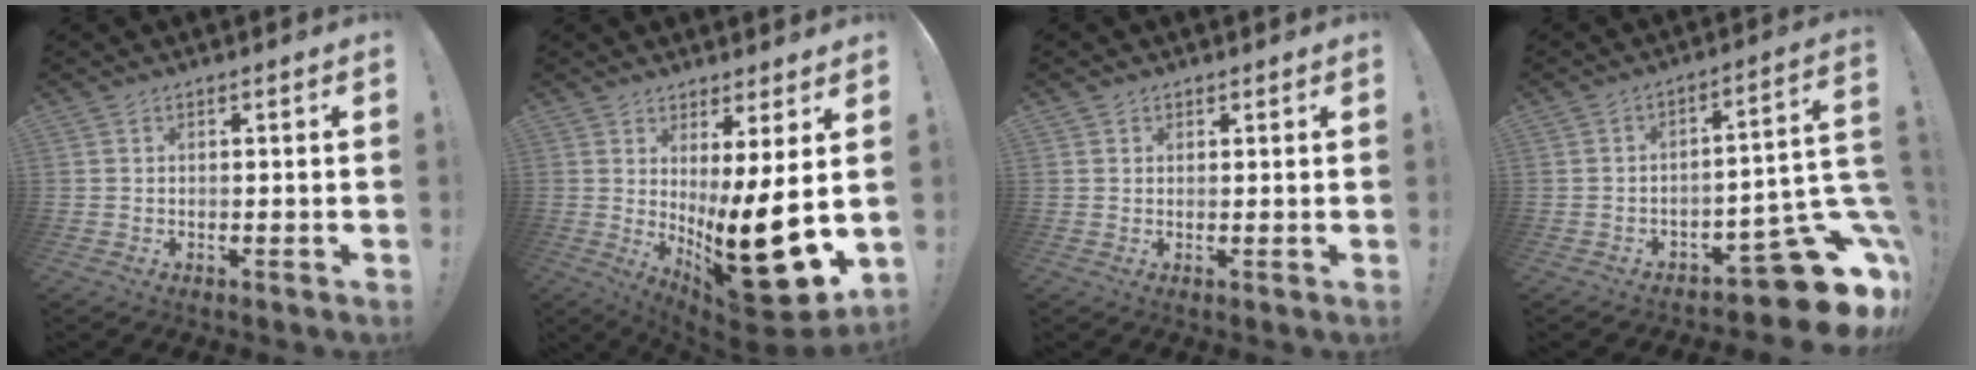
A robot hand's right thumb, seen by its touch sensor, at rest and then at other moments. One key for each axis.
{"total": 18.5, "fx": -0.9, "fy": 4.1, "fz": 18.0, "tx": -0.255, "ty": -0.042, "tz": -0.008}
{"total": 1.3, "fx": 0.9, "fy": 1.0, "fz": 0.1, "tx": 0.003, "ty": -0.004, "tz": 0.016}
{"total": 17.2, "fx": -8.8, "fy": 6.2, "fz": 13.4, "tx": -0.139, "ty": 0.049, "tz": -0.135}